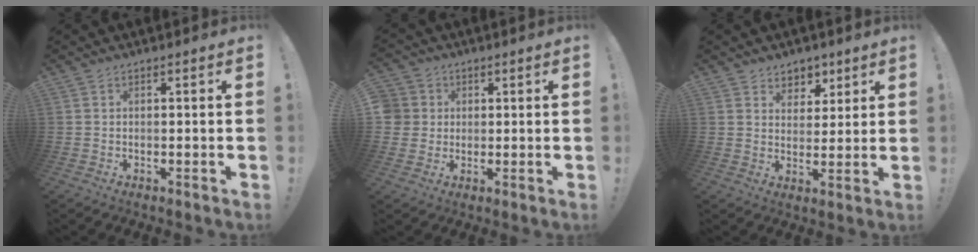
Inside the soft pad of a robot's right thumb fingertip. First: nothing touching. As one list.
[{"total": 5.7, "force": [0.8, 5.6, 1.1], "torque": [-0.025, -0.008, 0.012]}, {"total": 6.5, "force": [4.1, 5.0, 0.7], "torque": [-0.004, -0.033, 0.080]}]